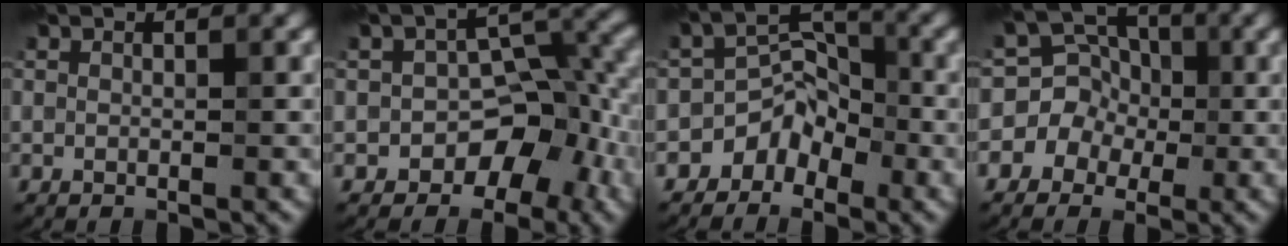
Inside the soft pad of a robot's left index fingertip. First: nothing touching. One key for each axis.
{"total": 5.9, "fx": -2.7, "fy": 4.0, "fz": 3.5, "tx": -0.022, "ty": 0.013, "tz": -0.047}
{"total": 3.2, "fx": -2.2, "fy": 2.2, "fz": 0.9, "tx": -0.007, "ty": 0.014, "tz": -0.043}
{"total": 4.9, "fx": -1.2, "fy": 4.7, "fz": 0.9, "tx": 0.008, "ty": 0.029, "tz": -0.039}